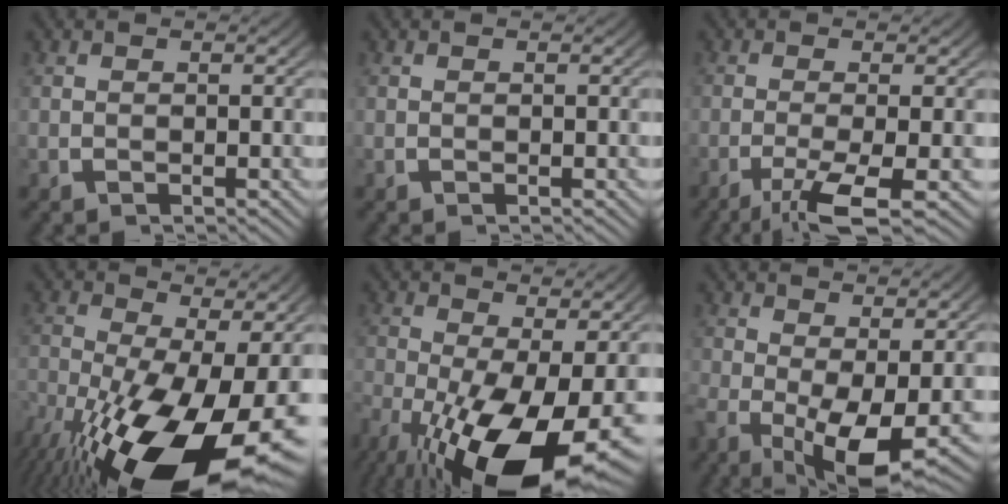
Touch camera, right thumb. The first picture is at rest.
{"total": 0.0}
{"total": 5.3, "force": [-2.5, 1.9, 4.3], "torque": [-0.088, -0.019, -0.033]}
{"total": 17.3, "force": [-5.2, 9.3, 13.6], "torque": [-0.233, -0.066, -0.045]}
{"total": 14.7, "force": [-4.5, 7.9, 11.5], "torque": [-0.202, -0.065, -0.038]}
{"total": 7.8, "force": [-1.7, 3.9, 6.5], "torque": [-0.110, -0.039, -0.012]}